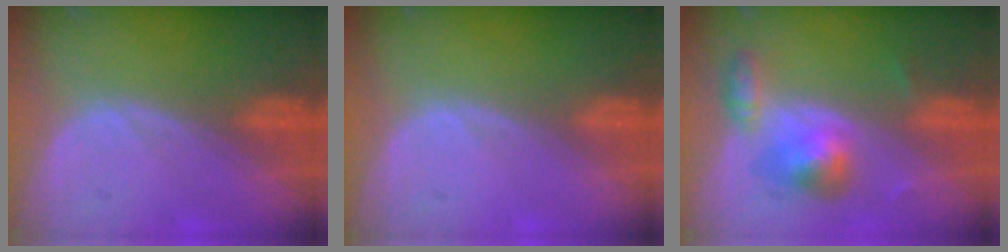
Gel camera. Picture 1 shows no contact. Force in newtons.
{"total": 0.0}
{"total": 5.5, "press": 5.3, "slide": 1.6}